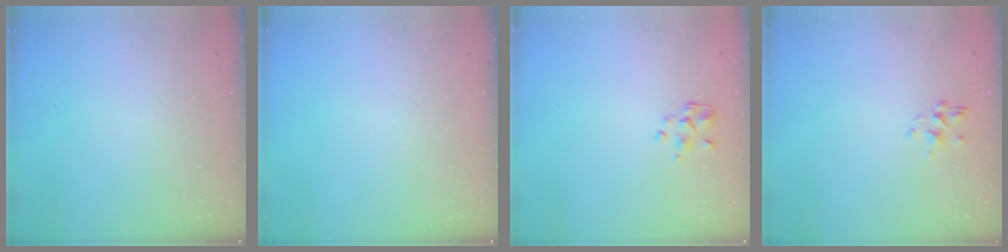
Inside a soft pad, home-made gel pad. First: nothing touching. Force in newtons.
{"total": 0.0}
{"total": 2.5, "press": 2.4, "slide": 0.7}
{"total": 2.3, "press": 2.1, "slide": 1.0}